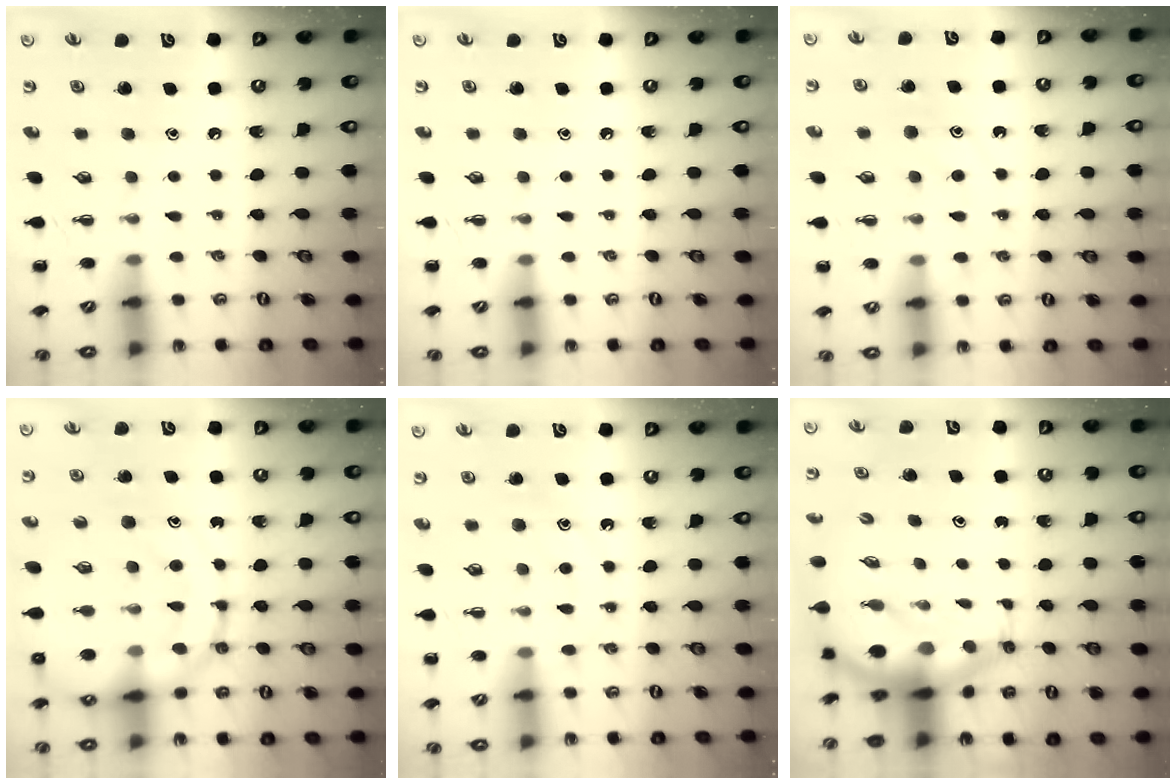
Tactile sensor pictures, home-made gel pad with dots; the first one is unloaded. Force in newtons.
{"total": 0.0}
{"total": 12.1, "press": 12.0, "slide": 0.9}
{"total": 19.0, "press": 18.7, "slide": 3.0}
{"total": 11.9, "press": 11.9, "slide": 0.7}
{"total": 8.4, "press": 8.0, "slide": 2.7}